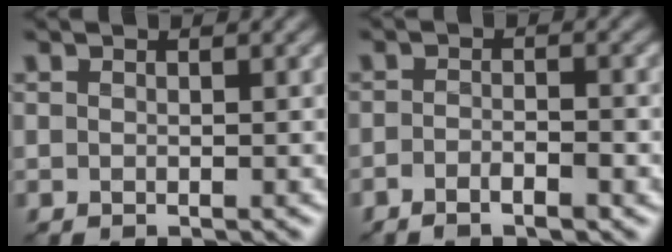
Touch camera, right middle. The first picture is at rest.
{"total": 2.1, "force": [-1.4, 0.5, 1.5], "torque": [-0.020, 0.002, -0.026]}